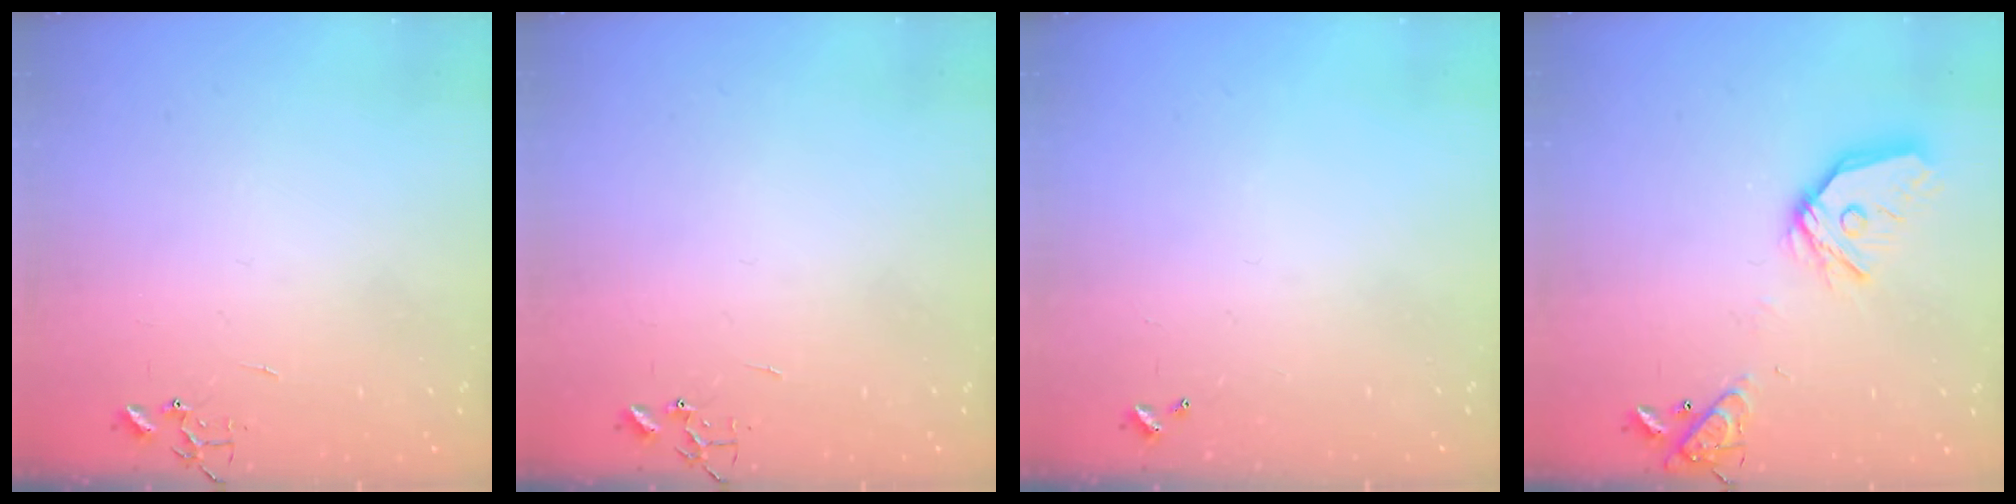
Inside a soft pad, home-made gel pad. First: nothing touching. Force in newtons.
{"total": 0.0}
{"total": 0.0}
{"total": 17.1, "press": 16.9, "slide": 2.1}